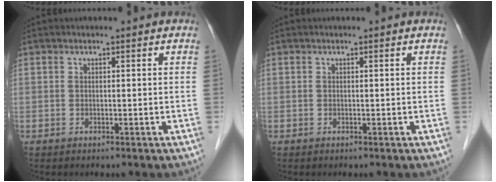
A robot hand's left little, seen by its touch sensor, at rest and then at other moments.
{"total": 0.0}